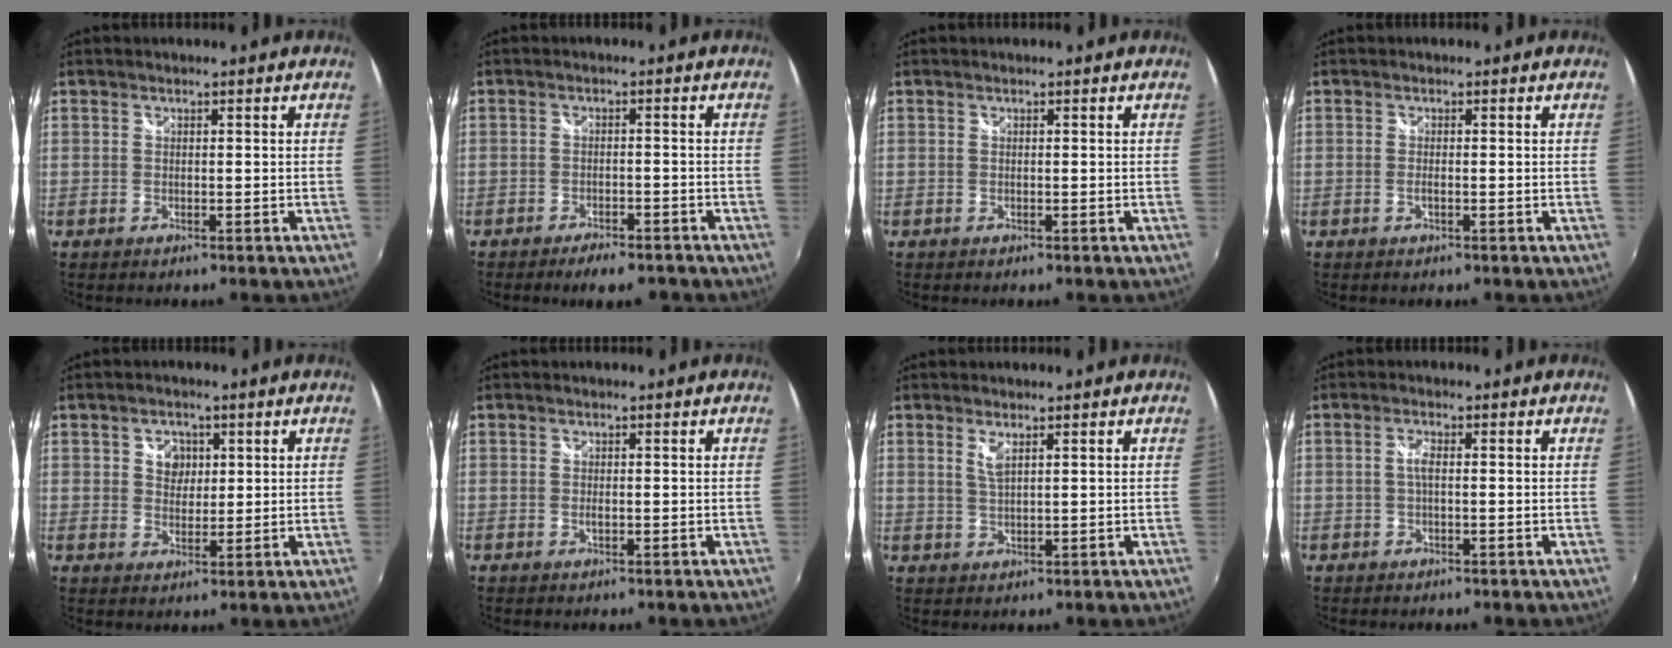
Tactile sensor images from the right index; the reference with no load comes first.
{"total": 5.7, "force": [-4.6, 1.8, 2.7], "torque": [-0.063, -0.008, -0.069]}
{"total": 0.0}
{"total": 0.9, "force": [-0.3, 0.1, 0.8], "torque": [-0.019, 0.001, -0.006]}
{"total": 4.1, "force": [1.3, 3.5, 1.7], "torque": [-0.021, 0.008, 0.024]}
{"total": 0.6, "force": [-0.2, 0.2, 0.5], "torque": [-0.009, 0.000, -0.003]}
{"total": 2.2, "force": [1.2, 0.4, 1.7], "torque": [-0.032, -0.002, 0.021]}
{"total": 1.7, "force": [-0.2, 0.3, 1.6], "torque": [-0.033, 0.002, -0.005]}